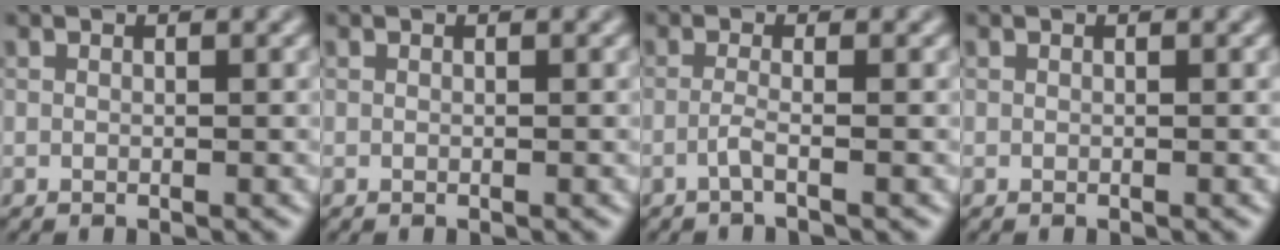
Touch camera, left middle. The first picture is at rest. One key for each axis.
{"total": 0.0}
{"total": 1.6, "fx": -0.6, "fy": 0.3, "fz": 1.4, "tx": -0.025, "ty": 0.000, "tz": -0.020}
{"total": 0.0}